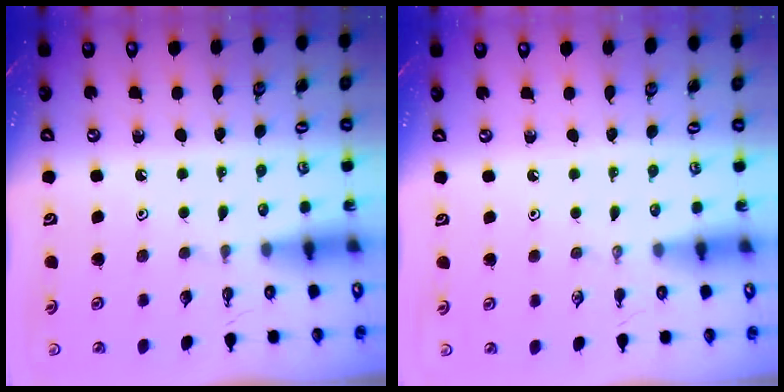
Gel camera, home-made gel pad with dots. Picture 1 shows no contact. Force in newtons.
{"total": 0.0}